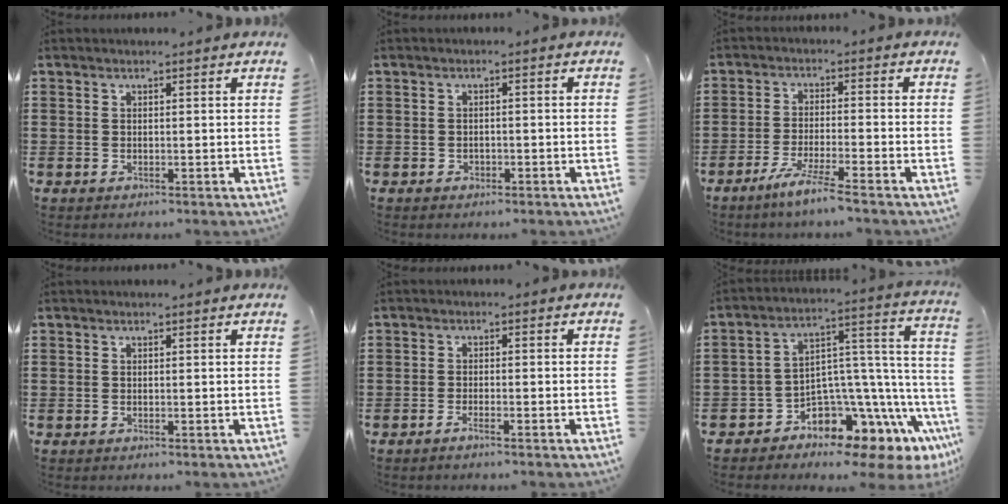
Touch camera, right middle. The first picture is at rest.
{"total": 1.1, "force": [-0.8, 0.8, 0.2], "torque": [-0.008, 0.002, -0.018]}
{"total": 5.4, "force": [-4.4, -0.4, 3.2], "torque": [-0.070, -0.015, -0.083]}
{"total": 0.0}
{"total": 1.2, "force": [-0.9, 0.0, 0.9], "torque": [-0.016, -0.003, -0.016]}
{"total": 6.0, "force": [-5.5, 2.3, 0.9], "torque": [-0.022, -0.041, -0.110]}